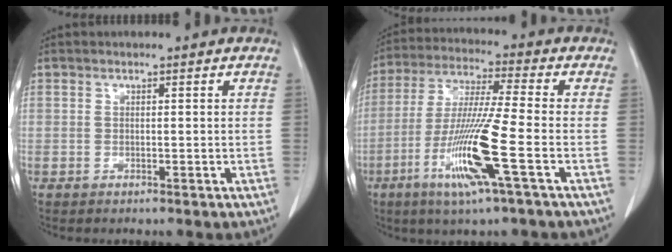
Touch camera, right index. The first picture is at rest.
{"total": 13.7, "force": [-4.9, -0.7, 12.7], "torque": [-0.259, -0.023, -0.099]}